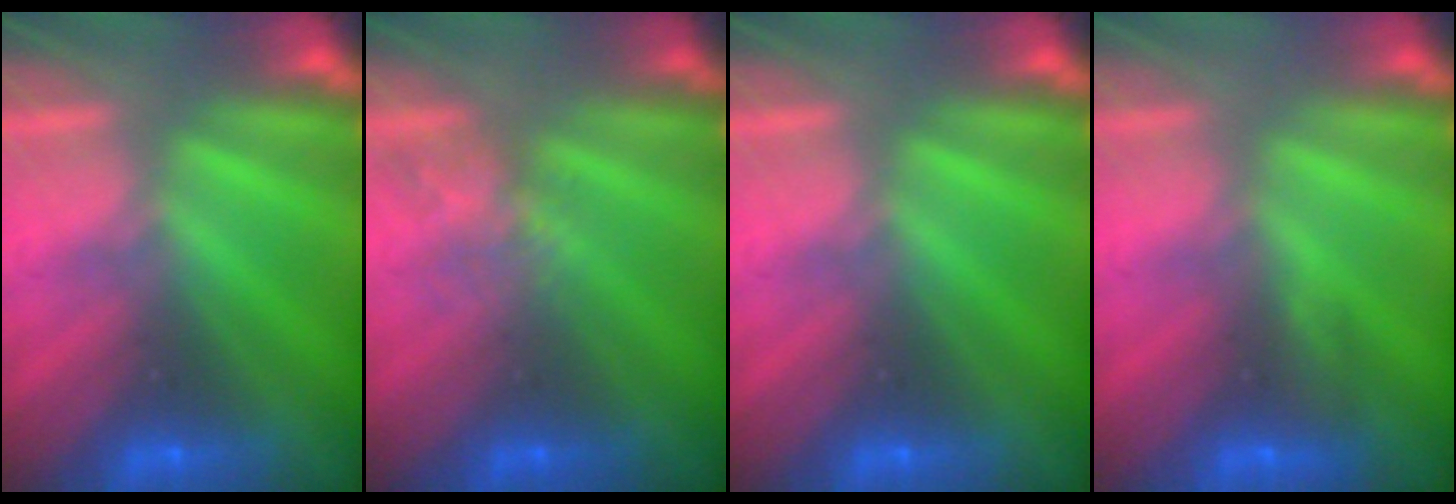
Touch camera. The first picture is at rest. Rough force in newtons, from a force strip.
{"total": 2.1}
{"total": 0.0}
{"total": 2.9}